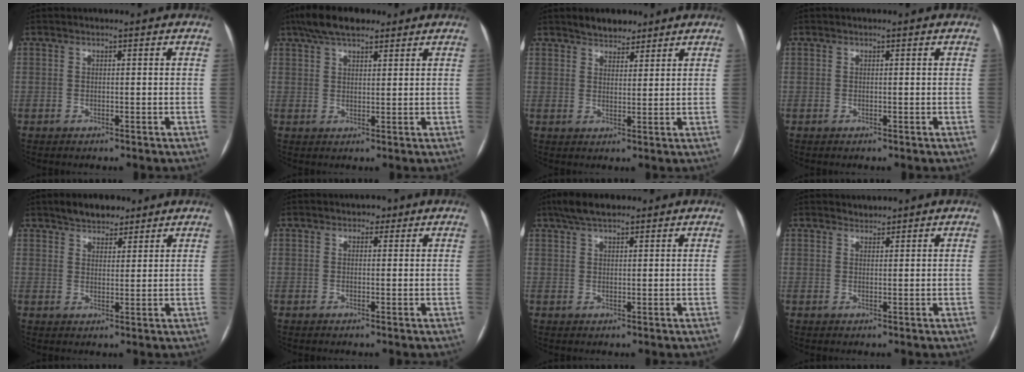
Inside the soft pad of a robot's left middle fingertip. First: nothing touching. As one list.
[{"total": 7.9, "force": [5.9, 2.8, 4.4], "torque": [-0.080, 0.029, 0.101]}, {"total": 4.1, "force": [3.4, 2.0, 1.2], "torque": [-0.017, 0.006, 0.057]}, {"total": 0.5, "force": [-0.3, -0.3, -0.2], "torque": [0.006, -0.005, -0.006]}, {"total": 5.2, "force": [4.2, 2.5, 1.9], "torque": [-0.028, 0.009, 0.072]}, {"total": 1.4, "force": [0.8, 1.0, 0.4], "torque": [-0.001, 0.002, 0.007]}, {"total": 5.4, "force": [4.2, 1.7, 3.0], "torque": [-0.059, 0.023, 0.074]}, {"total": 1.2, "force": [1.1, 0.3, -0.2], "torque": [-0.002, 0.004, 0.020]}]